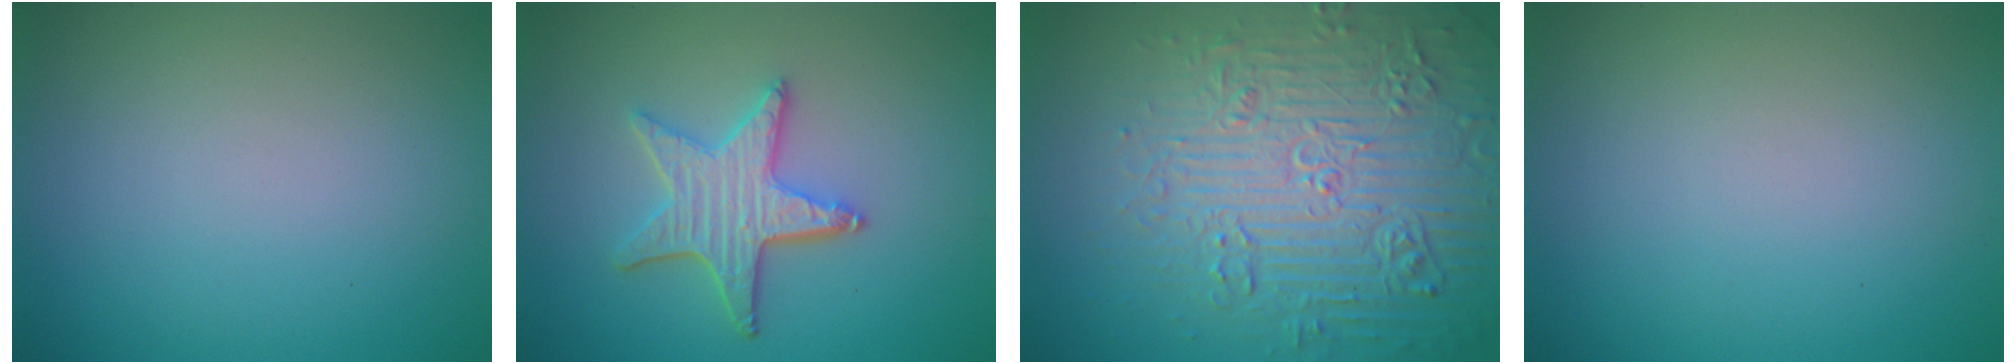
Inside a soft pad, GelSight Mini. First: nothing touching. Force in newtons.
{"total": 4.1, "press": 3.6, "slide": 2.0}
{"total": 7.9, "press": 7.6, "slide": 2.0}
{"total": 0.0}